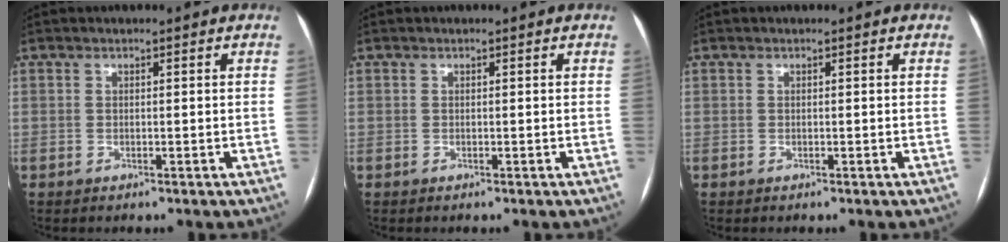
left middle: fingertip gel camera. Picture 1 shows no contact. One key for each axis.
{"total": 0.0}
{"total": 0.0}